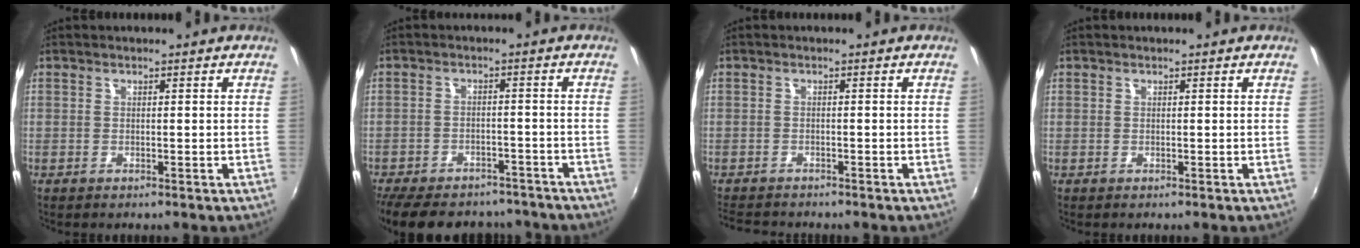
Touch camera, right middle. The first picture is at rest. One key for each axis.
{"total": 18.8, "fx": -15.5, "fy": 7.7, "fz": 7.5, "tx": -0.173, "ty": 0.003, "tz": -0.209}
{"total": 4.7, "fx": -4.4, "fy": 0.7, "fz": 1.4, "tx": -0.039, "ty": -0.016, "tz": -0.073}
{"total": 0.0}